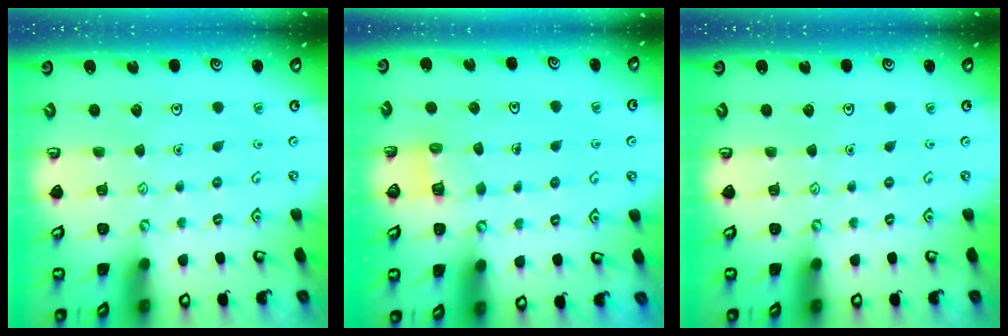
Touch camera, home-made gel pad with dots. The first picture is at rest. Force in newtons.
{"total": 3.0, "press": 3.0, "slide": 0.1}
{"total": 0.0}